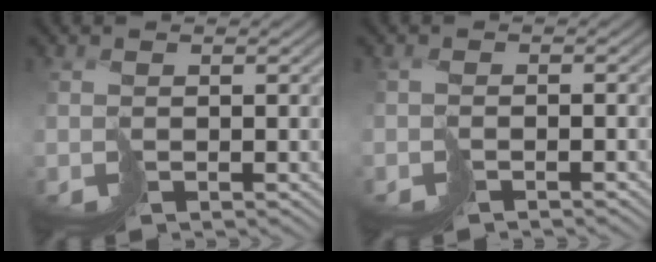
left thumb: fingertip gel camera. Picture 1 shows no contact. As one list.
[{"total": 1.0, "force": [-1.0, 0.0, 0.1], "torque": [0.004, 0.004, -0.020]}]